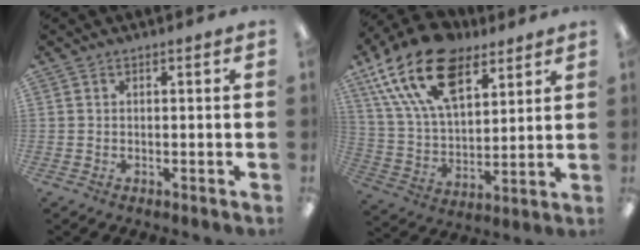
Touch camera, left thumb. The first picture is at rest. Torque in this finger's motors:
{"motor_torque": [0.52, 0.62, 1.57, -1.20, 0.59]}